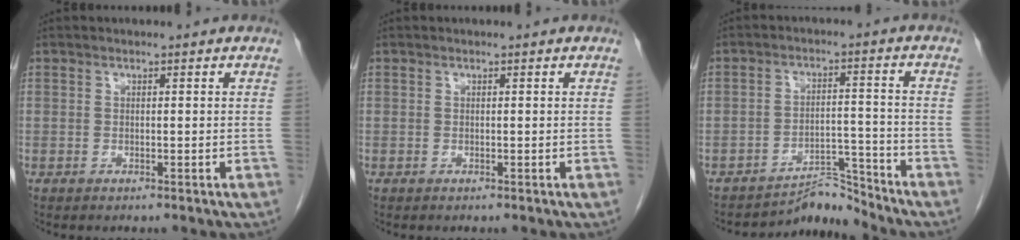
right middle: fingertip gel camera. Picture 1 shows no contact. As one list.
[{"total": 0.0}, {"total": 4.9, "force": [-4.9, 0.1, -0.9], "torque": [0.019, 0.017, -0.076]}]